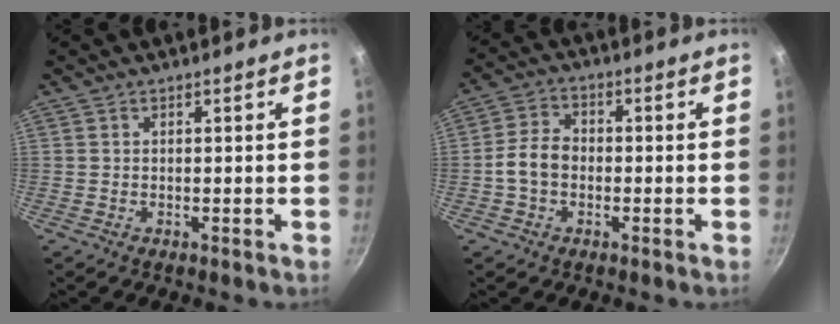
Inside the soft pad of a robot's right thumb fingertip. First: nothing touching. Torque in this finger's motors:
{"motor_torque": [0.44, 1.00, 0.80, -0.71, 0.20]}